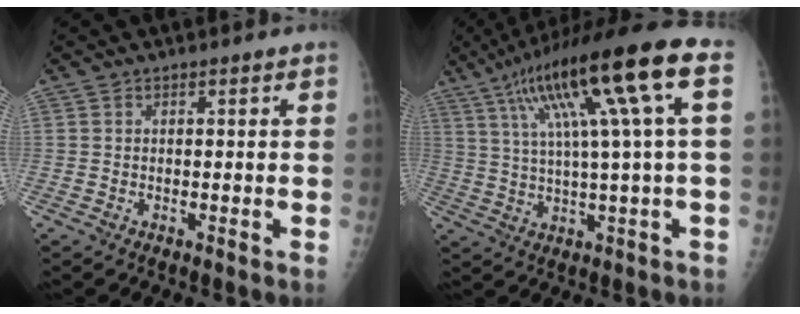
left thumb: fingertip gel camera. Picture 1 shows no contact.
{"total": 19.1, "force": [6.7, 1.7, 17.8], "torque": [-0.304, 0.018, 0.107]}